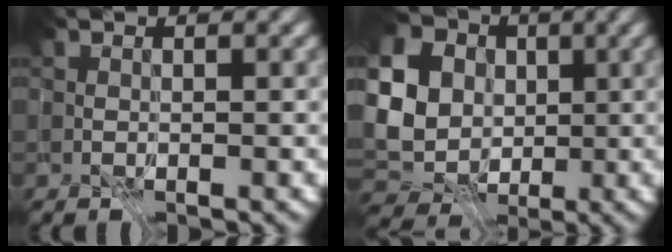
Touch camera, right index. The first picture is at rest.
{"total": 10.5, "force": [-0.7, 9.0, 5.4], "torque": [-0.123, -0.022, -0.012]}